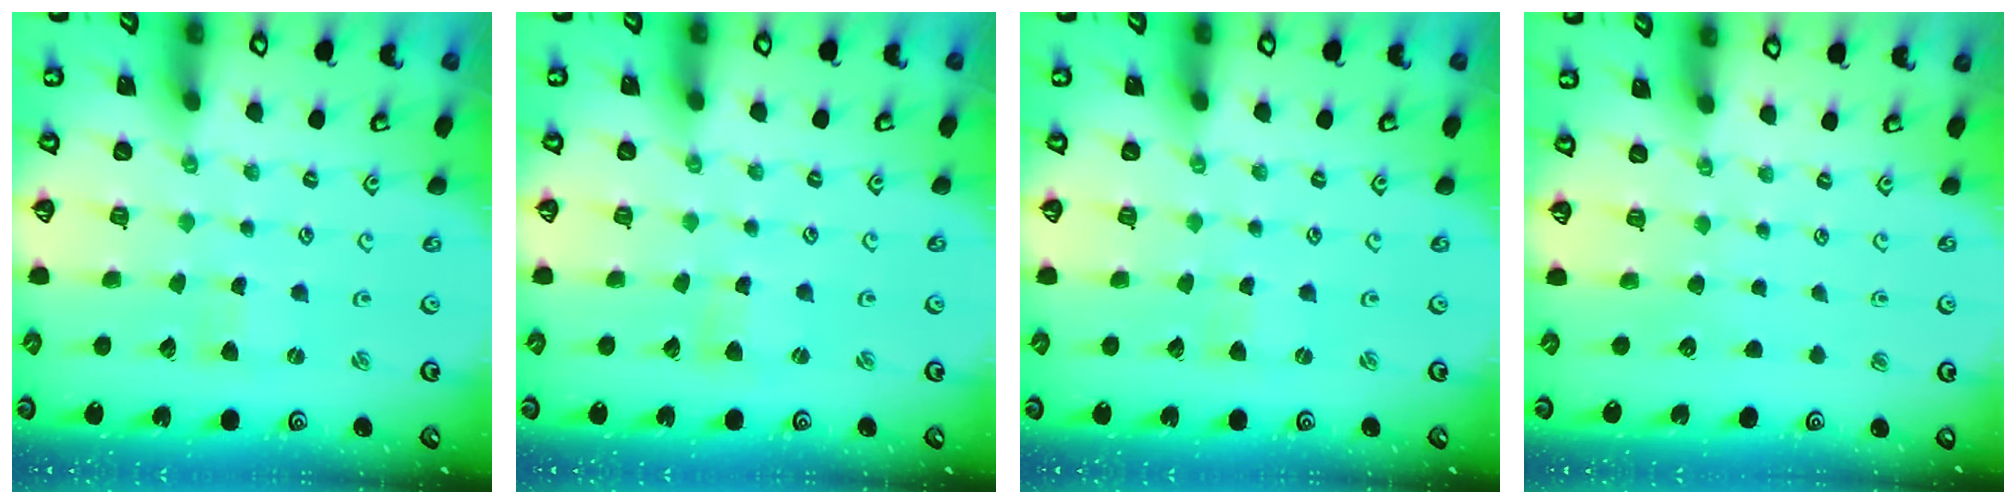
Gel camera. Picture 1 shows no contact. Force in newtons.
{"total": 0.8, "press": 0.8, "slide": 0.1}
{"total": 0.0}
{"total": 0.0}